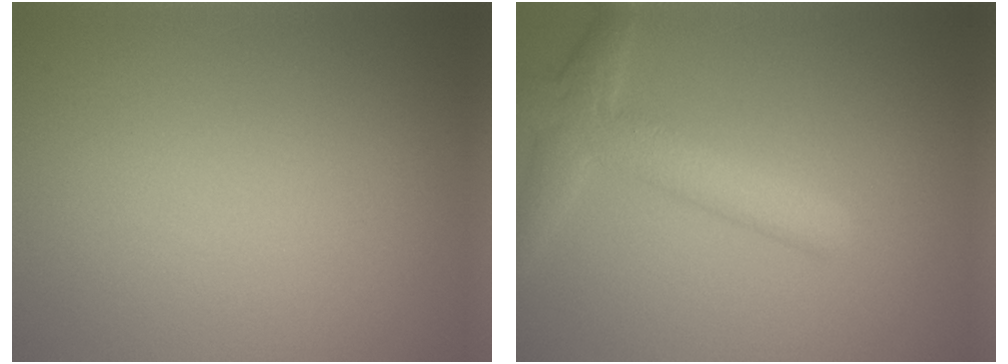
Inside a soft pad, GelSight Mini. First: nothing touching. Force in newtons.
{"total": 3.7, "press": 3.7, "slide": 0.1}